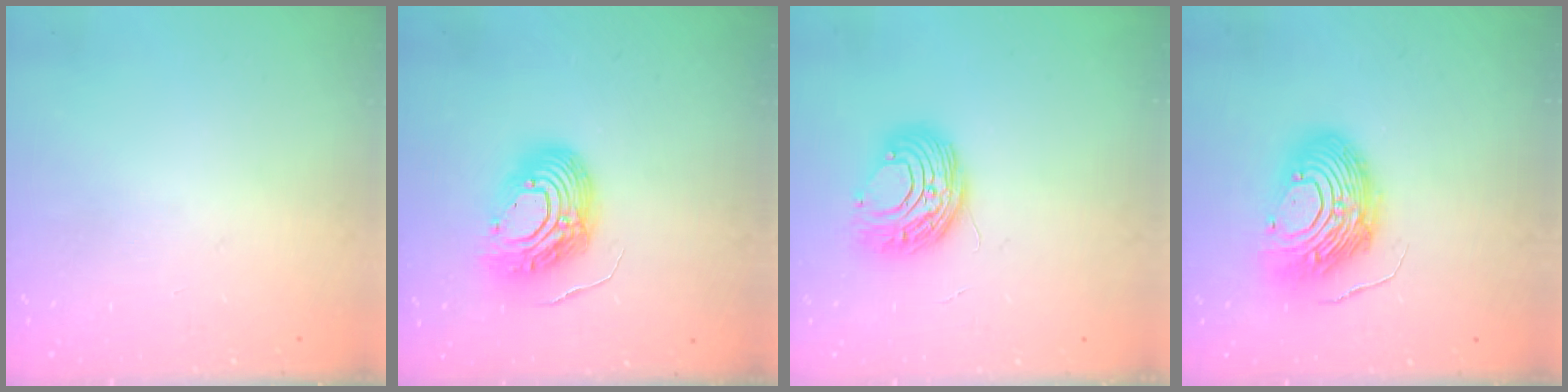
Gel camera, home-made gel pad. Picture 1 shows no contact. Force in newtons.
{"total": 15.0, "press": 14.9, "slide": 1.9}
{"total": 9.0, "press": 8.9, "slide": 0.5}
{"total": 13.8, "press": 13.7, "slide": 1.3}